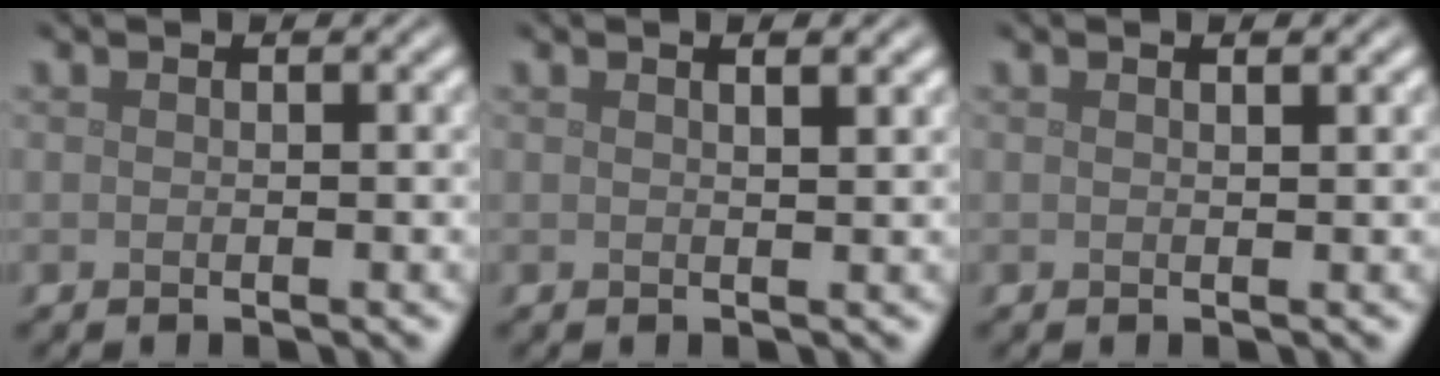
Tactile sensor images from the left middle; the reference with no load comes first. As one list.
[{"total": 1.7, "force": [1.0, 0.5, 1.3], "torque": [-0.014, 0.005, 0.006]}, {"total": 0.7, "force": [0.5, 0.2, 0.5], "torque": [-0.005, 0.004, 0.007]}]